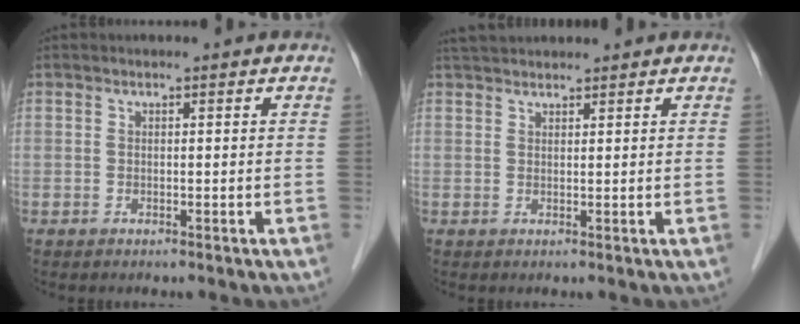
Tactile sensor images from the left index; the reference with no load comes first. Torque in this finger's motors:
{"motor_torque": [-0.17, -0.34, 0.08, 0.02]}